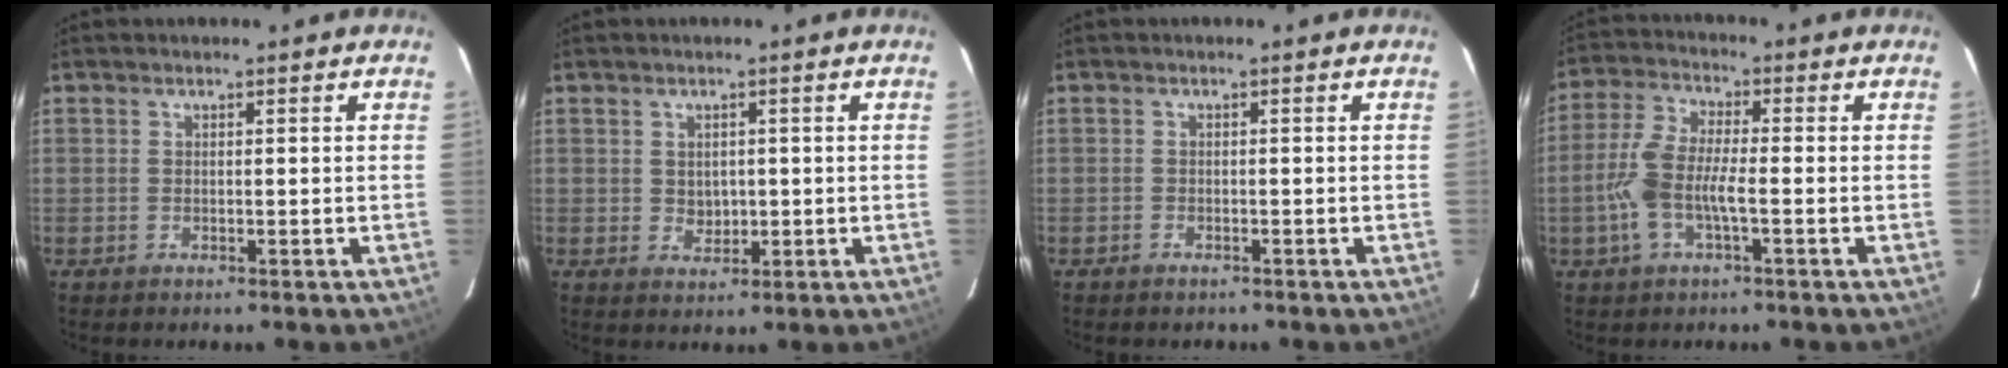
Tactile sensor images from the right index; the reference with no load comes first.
{"total": 2.5, "force": [0.2, 2.2, 1.2], "torque": [-0.017, 0.002, 0.009]}
{"total": 1.2, "force": [-1.0, 0.6, 0.1], "torque": [-0.007, 0.002, -0.014]}
{"total": 8.6, "force": [-2.4, 2.6, 7.8], "torque": [-0.172, 0.005, -0.049]}